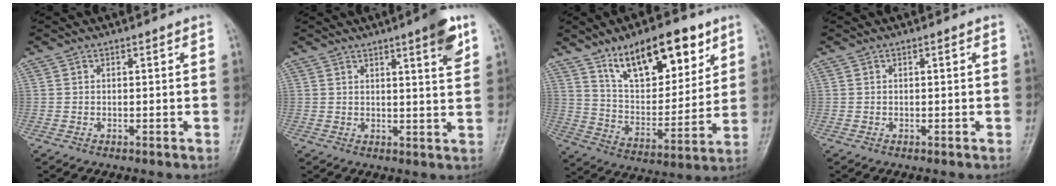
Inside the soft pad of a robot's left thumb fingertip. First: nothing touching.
{"total": 6.6, "force": [3.7, 0.8, 5.4], "torque": [-0.069, -0.019, 0.047]}
{"total": 19.1, "force": [11.3, 8.5, 12.8], "torque": [-0.150, -0.052, 0.198]}
{"total": 0.0}